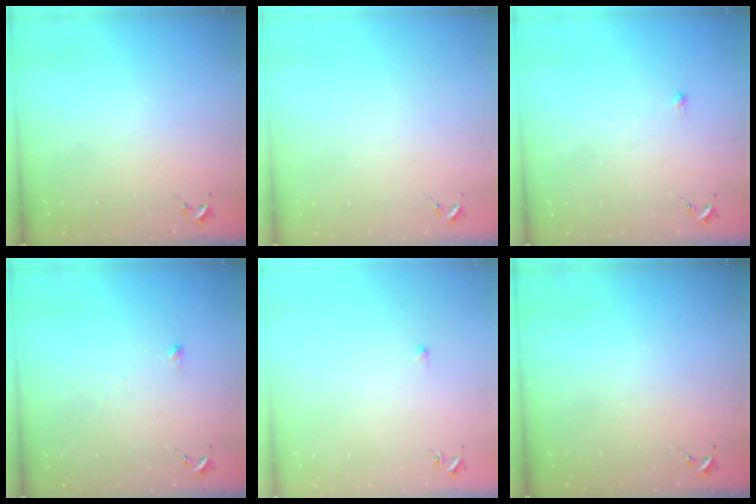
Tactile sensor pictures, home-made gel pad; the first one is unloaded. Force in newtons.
{"total": 0.0}
{"total": 2.5, "press": 2.5, "slide": 0.5}
{"total": 2.6, "press": 2.6, "slide": 0.1}
{"total": 2.7, "press": 2.7, "slide": 0.6}
{"total": 0.0}